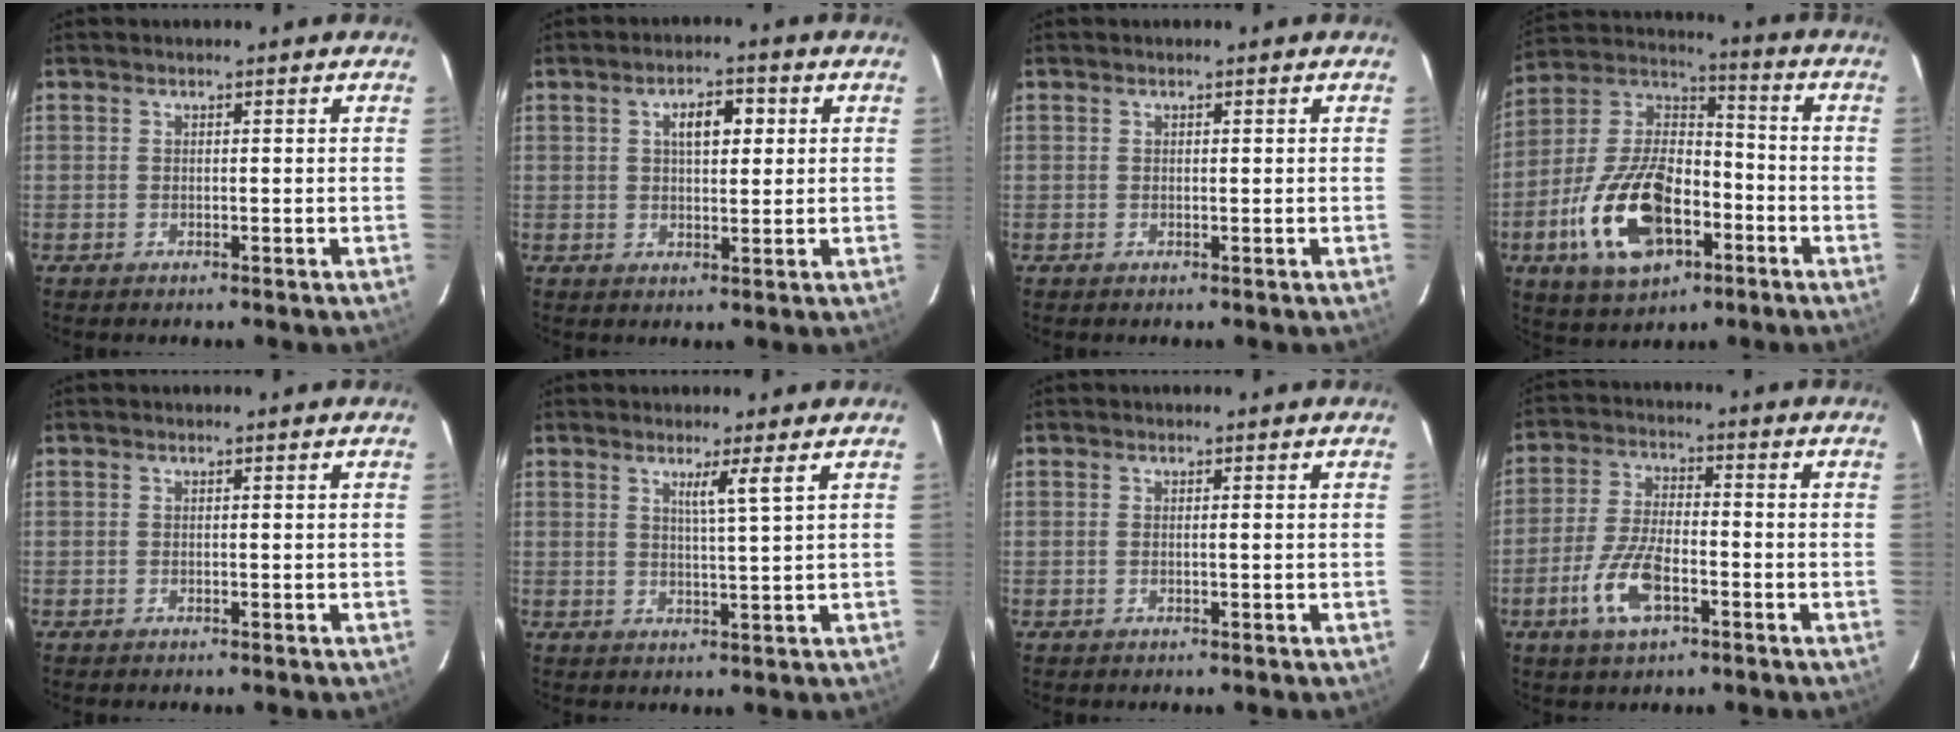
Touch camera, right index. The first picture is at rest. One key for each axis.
{"total": 5.2, "fx": 1.6, "fy": 2.1, "fz": 4.5, "tx": -0.076, "ty": 0.013, "tz": 0.026}
{"total": 0.0}
{"total": 17.8, "fx": -6.8, "fy": 8.7, "fz": 13.9, "tx": -0.287, "ty": 0.012, "tz": -0.115}
{"total": 0.0}
{"total": 3.2, "fx": 1.7, "fy": -1.0, "fz": 2.6, "tx": -0.045, "ty": -0.012, "tz": 0.033}
{"total": 0.7, "fx": -0.1, "fy": 0.0, "fz": 0.7, "tx": -0.016, "ty": 0.000, "tz": 0.000}
{"total": 8.9, "fx": -3.9, "fy": 3.1, "fz": 7.3, "tx": -0.160, "ty": -0.003, "tz": -0.073}